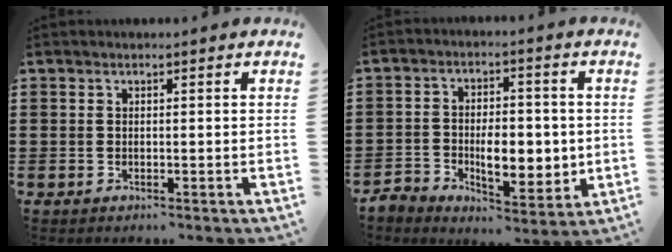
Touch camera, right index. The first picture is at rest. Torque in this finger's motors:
{"motor_torque": [1.40, -0.69, 0.29, 0.08]}